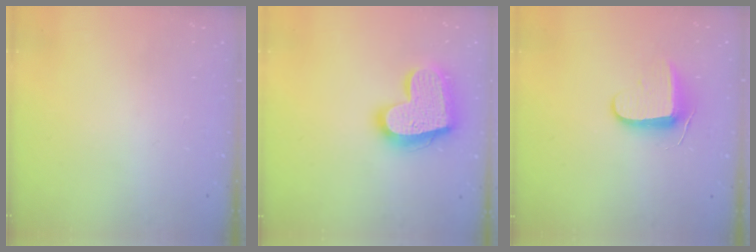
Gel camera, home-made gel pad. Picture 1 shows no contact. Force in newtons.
{"total": 20.1, "press": 20.0, "slide": 1.7}
{"total": 9.3, "press": 9.2, "slide": 1.5}